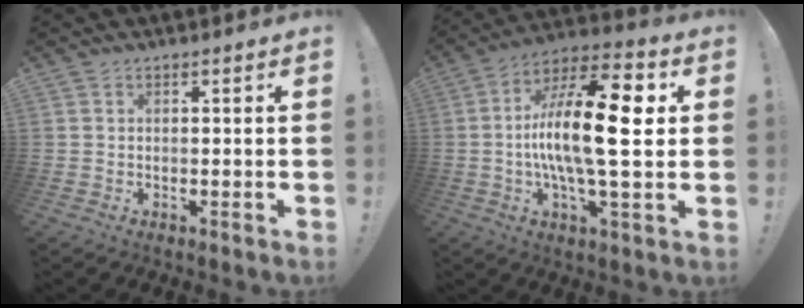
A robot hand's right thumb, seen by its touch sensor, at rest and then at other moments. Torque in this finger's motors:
{"motor_torque": [2.63, 2.38, 1.77, -1.00, 0.23]}